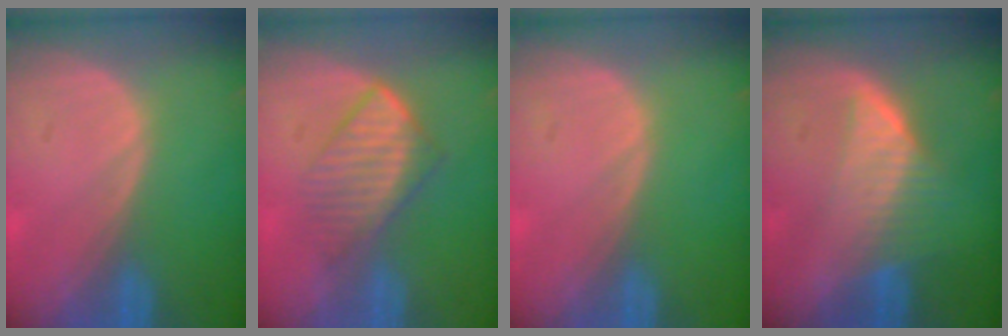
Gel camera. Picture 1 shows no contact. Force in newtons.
{"total": 6.8, "press": 6.0, "slide": 3.3}
{"total": 0.0}
{"total": 6.5, "press": 5.8, "slide": 3.0}